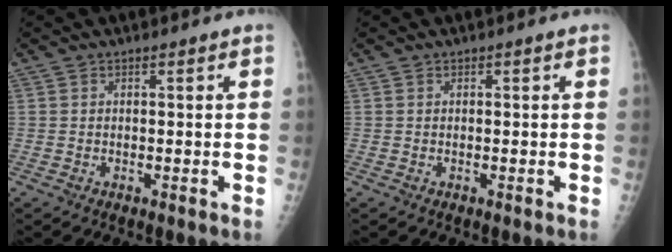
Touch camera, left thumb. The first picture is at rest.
{"total": 0.0}